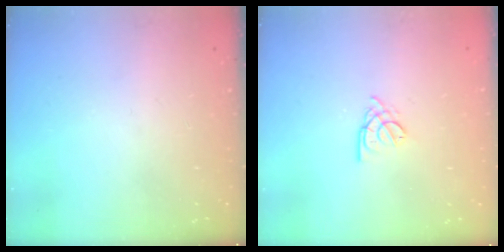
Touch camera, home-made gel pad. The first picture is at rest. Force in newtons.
{"total": 2.3, "press": 2.3, "slide": 0.5}